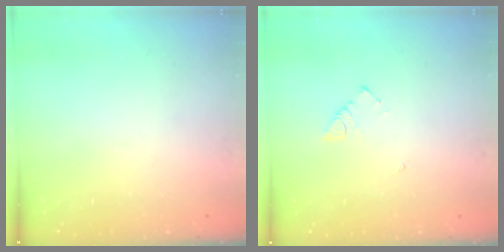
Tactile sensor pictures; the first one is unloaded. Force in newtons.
{"total": 3.0, "press": 2.9, "slide": 0.4}